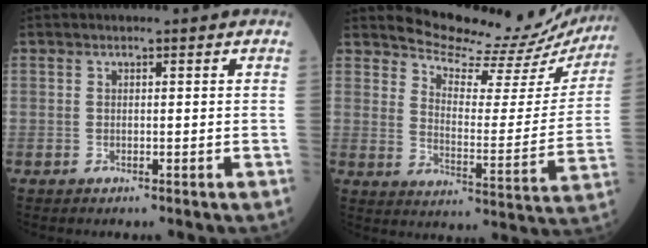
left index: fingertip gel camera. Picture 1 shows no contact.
{"total": 17.8, "force": [17.5, 2.8, 2.1], "torque": [-0.026, -0.078, 0.205]}